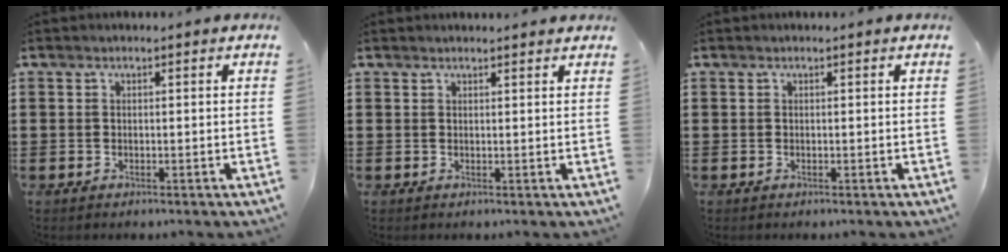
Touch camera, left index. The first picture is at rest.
{"total": 1.0, "force": [0.9, 0.0, 0.2], "torque": [-0.005, -0.001, 0.019]}
{"total": 0.0}